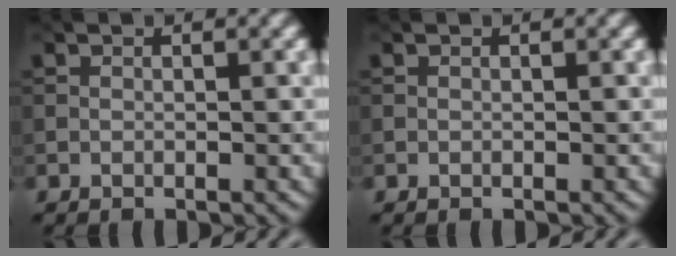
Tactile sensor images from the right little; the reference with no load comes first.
{"total": 0.0}